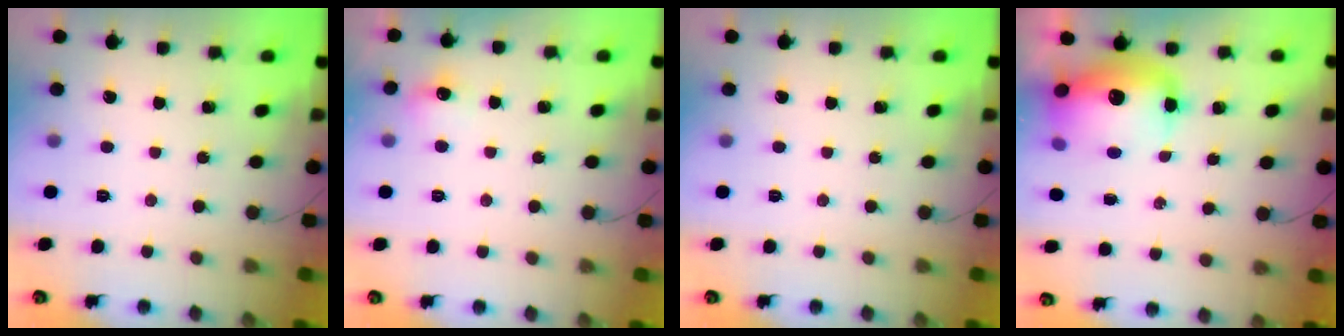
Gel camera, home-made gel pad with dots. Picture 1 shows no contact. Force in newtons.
{"total": 6.2, "press": 5.9, "slide": 1.8}
{"total": 0.0}
{"total": 14.6, "press": 14.2, "slide": 3.2}